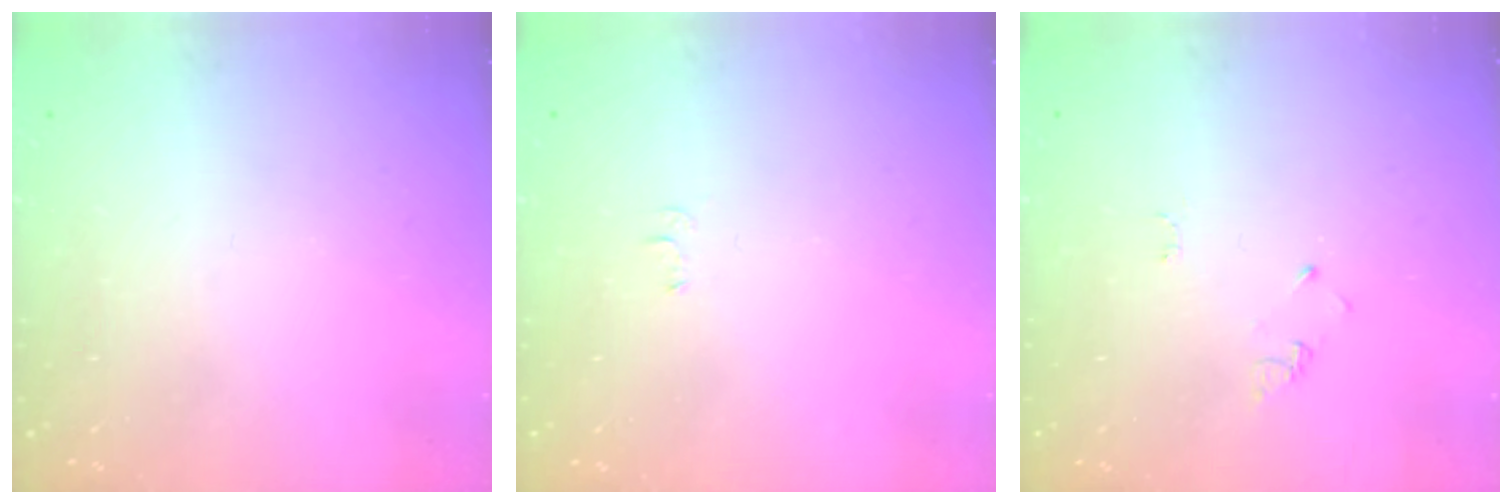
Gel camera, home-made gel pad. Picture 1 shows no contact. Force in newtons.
{"total": 3.0, "press": 3.0, "slide": 0.5}
{"total": 2.6, "press": 2.6, "slide": 0.4}